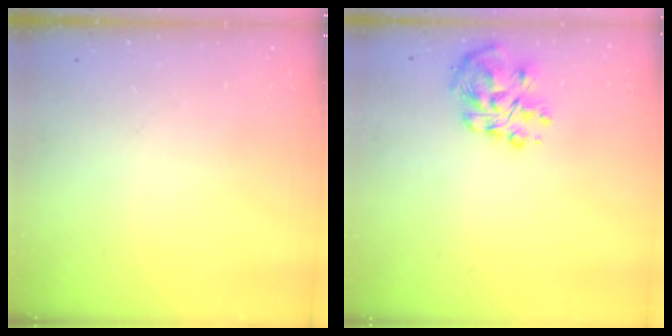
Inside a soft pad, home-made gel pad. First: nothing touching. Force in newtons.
{"total": 9.3, "press": 9.1, "slide": 1.5}